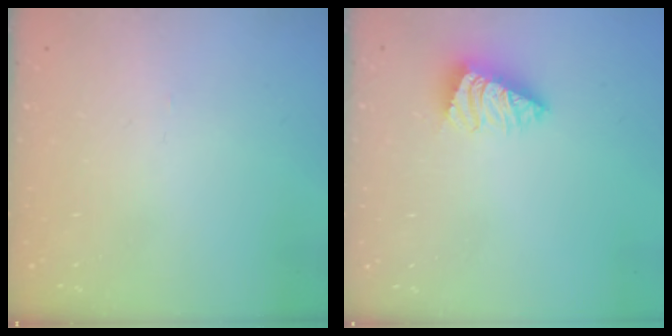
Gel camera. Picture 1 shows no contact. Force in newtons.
{"total": 2.1, "press": 2.1, "slide": 0.5}